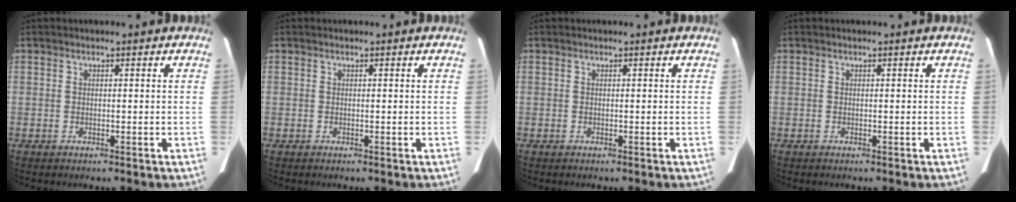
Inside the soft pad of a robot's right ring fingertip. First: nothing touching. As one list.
[{"total": 0.0}, {"total": 0.0}, {"total": 0.0}]